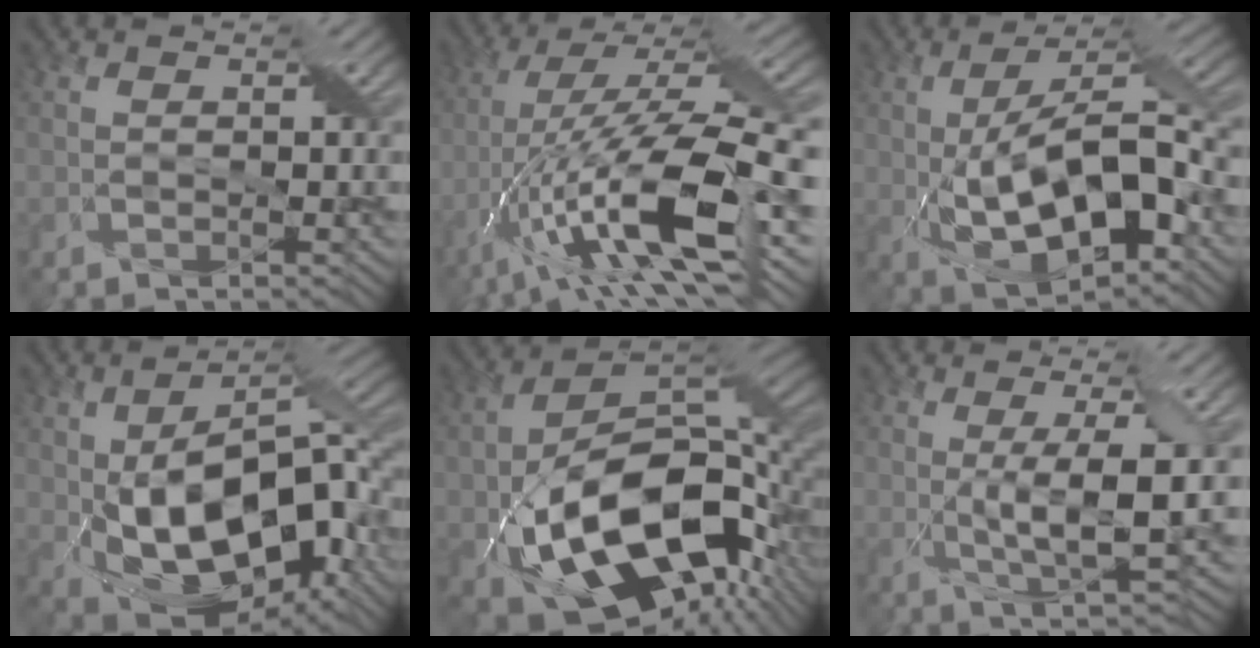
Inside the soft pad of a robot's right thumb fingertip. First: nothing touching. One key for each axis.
{"total": 18.7, "fx": -6.6, "fy": 6.0, "fz": 16.4, "tx": -0.321, "ty": -0.011, "tz": -0.124}
{"total": 14.5, "fx": -2.9, "fy": 6.2, "fz": 12.8, "tx": -0.227, "ty": 0.000, "tz": -0.056}
{"total": 19.2, "fx": -3.1, "fy": 10.5, "fz": 15.8, "tx": -0.266, "ty": -0.020, "tz": -0.040}
{"total": 18.8, "fx": -6.2, "fy": 10.8, "fz": 14.1, "tx": -0.248, "ty": -0.029, "tz": -0.099}
{"total": 7.2, "fx": 0.1, "fy": 1.5, "fz": 7.1, "tx": -0.125, "ty": 0.003, "tz": 0.004}